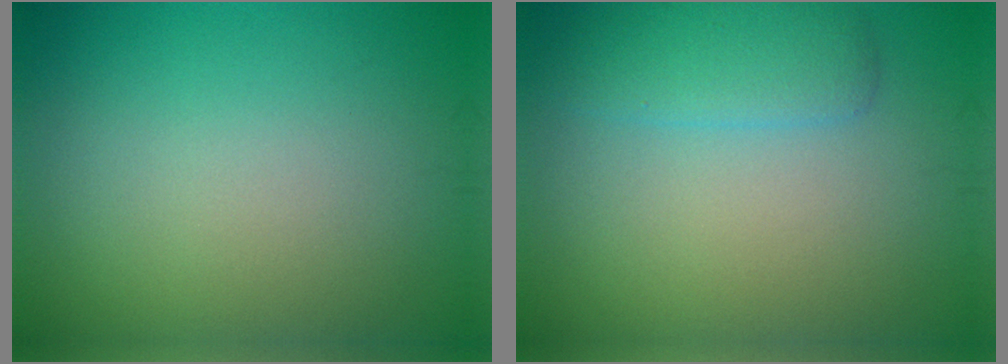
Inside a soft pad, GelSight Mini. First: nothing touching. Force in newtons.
{"total": 2.7, "press": 2.7, "slide": 0.1}